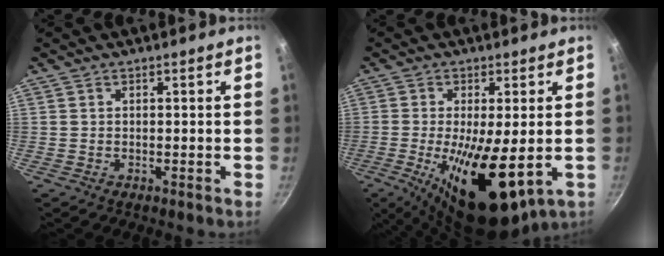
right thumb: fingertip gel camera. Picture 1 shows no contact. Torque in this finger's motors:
{"motor_torque": [1.09, 0.70, 2.39, -0.38, 0.20]}